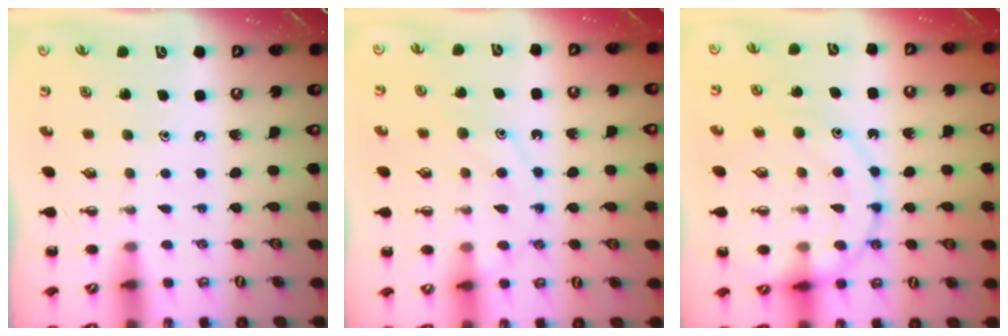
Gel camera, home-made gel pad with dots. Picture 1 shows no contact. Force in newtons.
{"total": 10.3, "press": 10.3, "slide": 0.8}
{"total": 15.3, "press": 15.2, "slide": 1.4}